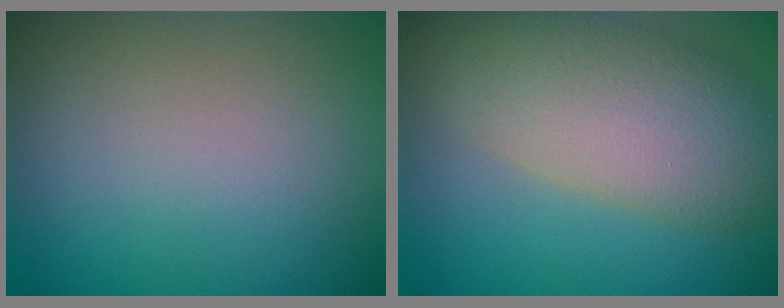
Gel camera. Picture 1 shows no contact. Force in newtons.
{"total": 8.3, "press": 8.2, "slide": 0.7}